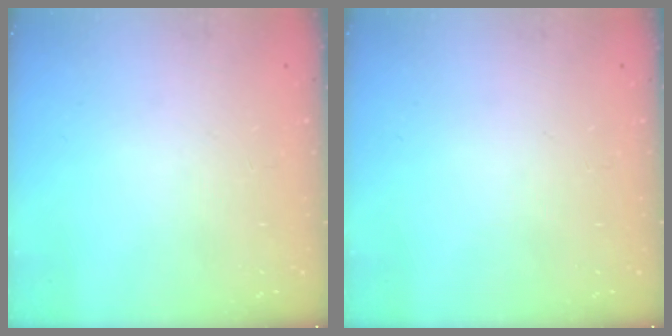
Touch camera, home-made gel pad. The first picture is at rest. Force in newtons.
{"total": 0.0}